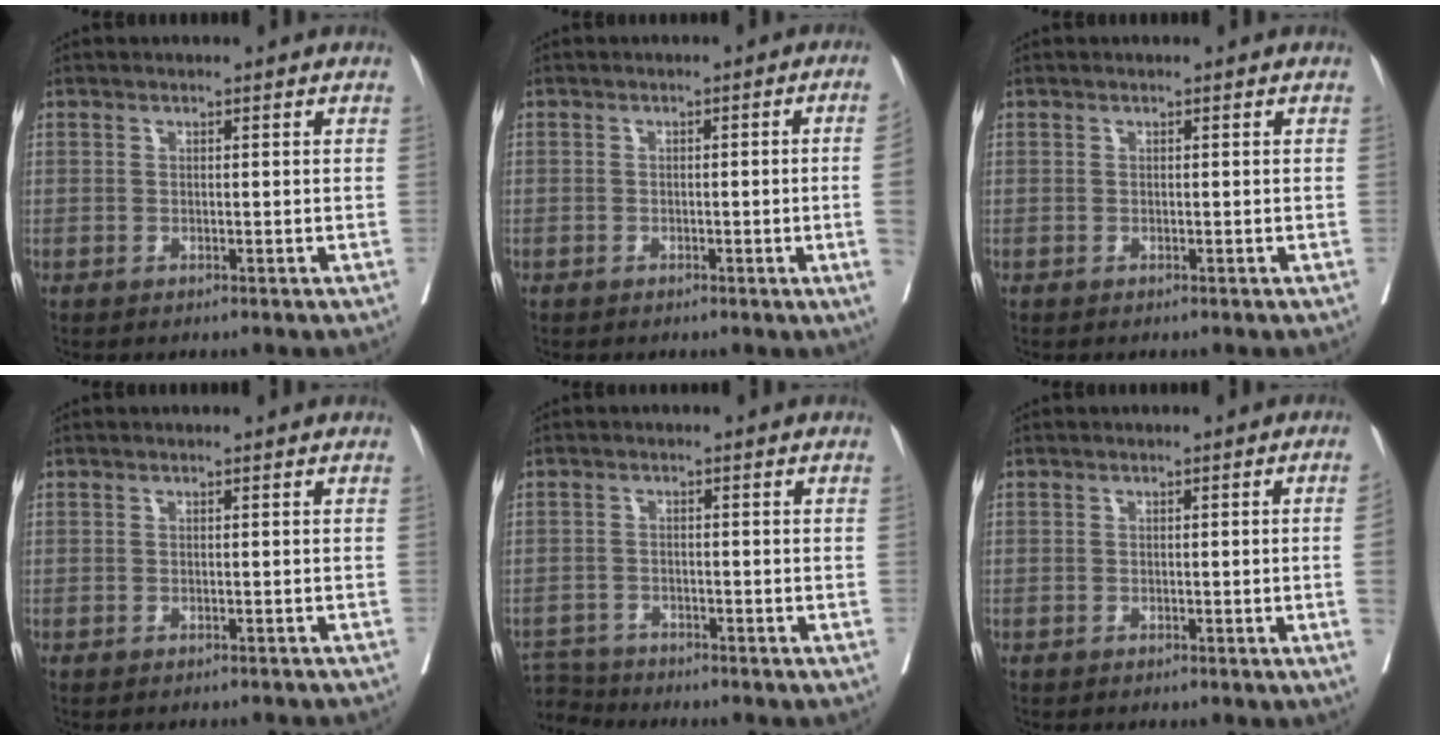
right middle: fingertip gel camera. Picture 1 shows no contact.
{"total": 4.1, "force": [-0.9, -0.8, 3.9], "torque": [-0.048, 0.000, -0.010]}
{"total": 0.0}
{"total": 4.2, "force": [-4.0, 0.7, 1.2], "torque": [-0.018, -0.007, -0.044]}
{"total": 5.6, "force": [-5.0, -2.4, -0.5], "torque": [-0.008, -0.015, -0.095]}
{"total": 2.3, "force": [-0.5, -0.5, 2.2], "torque": [-0.032, 0.002, -0.004]}